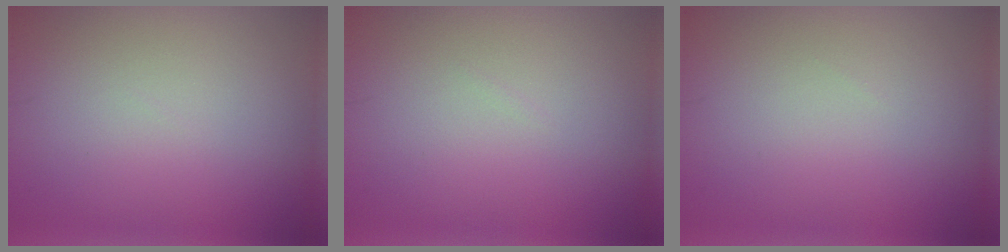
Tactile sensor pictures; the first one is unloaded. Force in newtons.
{"total": 0.0}
{"total": 0.0}